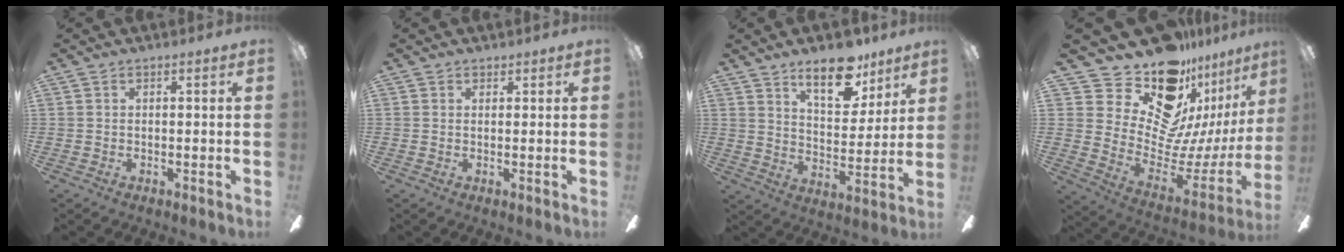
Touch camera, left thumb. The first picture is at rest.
{"total": 1.0, "force": [0.8, 0.6, 0.0], "torque": [0.008, -0.003, 0.014]}
{"total": 14.4, "force": [10.0, 6.5, 8.0], "torque": [-0.109, -0.053, 0.175]}
{"total": 20.3, "force": [16.1, 9.9, 7.2], "torque": [-0.125, -0.146, 0.301]}